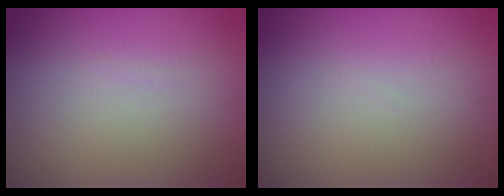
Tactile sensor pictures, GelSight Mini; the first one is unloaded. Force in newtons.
{"total": 0.0}